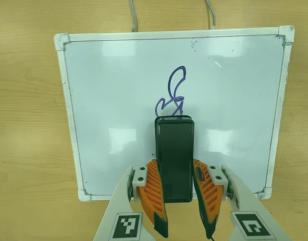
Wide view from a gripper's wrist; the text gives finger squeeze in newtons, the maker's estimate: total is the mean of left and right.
{"total": 8.9, "left": 6.5, "right": 11.2}